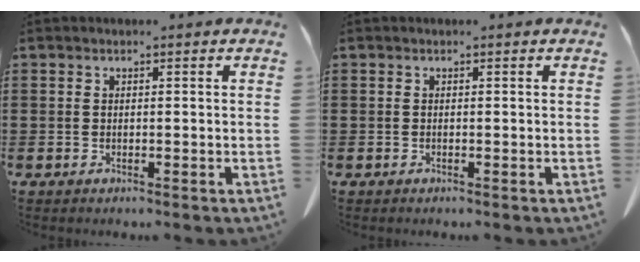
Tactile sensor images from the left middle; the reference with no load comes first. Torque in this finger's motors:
{"motor_torque": [0.01, -0.19, 0.05, -0.01]}